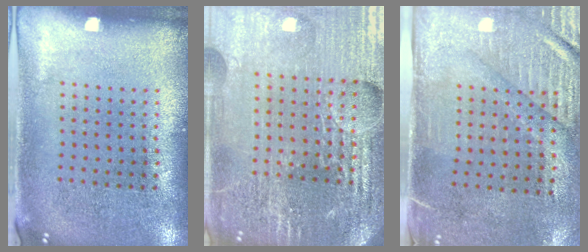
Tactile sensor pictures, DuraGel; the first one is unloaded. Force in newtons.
{"total": 5.9, "press": 5.3, "slide": 2.6}
{"total": 3.0, "press": 2.6, "slide": 1.5}